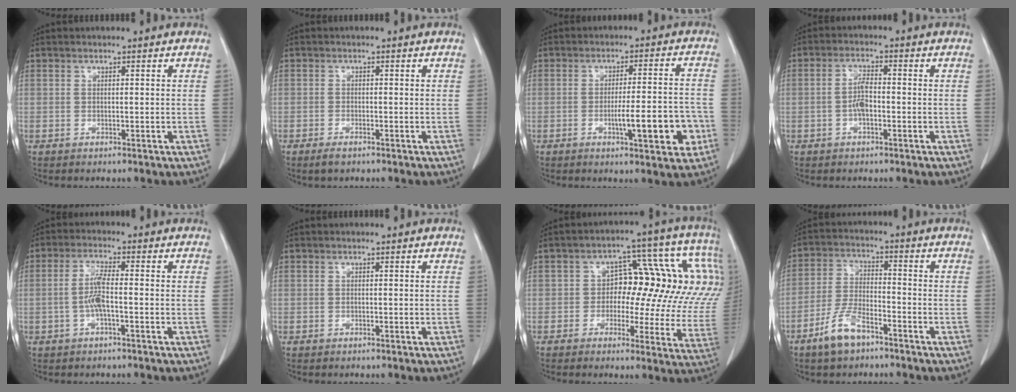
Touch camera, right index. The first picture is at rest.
{"total": 1.7, "force": [-1.2, 0.6, 1.1], "torque": [-0.022, -0.002, -0.017]}
{"total": 9.4, "force": [-3.1, 1.6, 8.8], "torque": [-0.126, 0.006, -0.040]}
{"total": 3.5, "force": [-0.8, 1.1, 3.2], "torque": [-0.066, 0.005, -0.017]}
{"total": 4.3, "force": [-0.9, 0.5, 4.1], "torque": [-0.088, 0.004, -0.020]}
{"total": 0.0}
{"total": 14.7, "force": [1.5, 7.4, 12.5], "torque": [-0.127, 0.043, 0.013]}
{"total": 7.2, "force": [-4.8, 2.5, 4.7], "torque": [-0.106, -0.002, -0.091]}